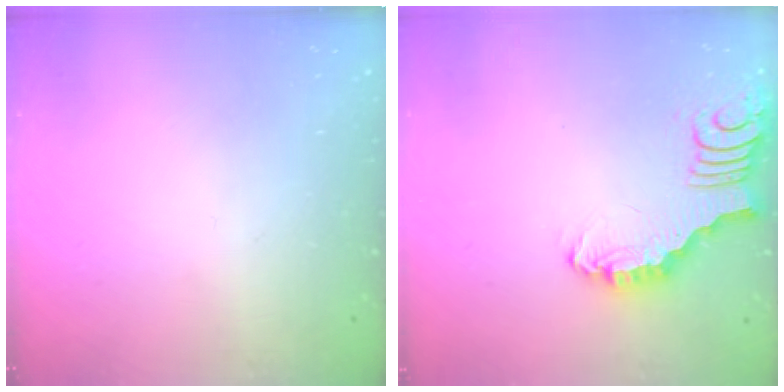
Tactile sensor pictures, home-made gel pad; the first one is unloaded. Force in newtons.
{"total": 3.2, "press": 3.1, "slide": 0.4}